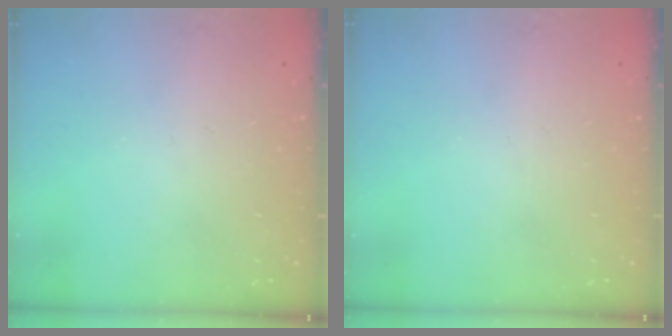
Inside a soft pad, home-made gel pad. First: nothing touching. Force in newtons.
{"total": 0.0}